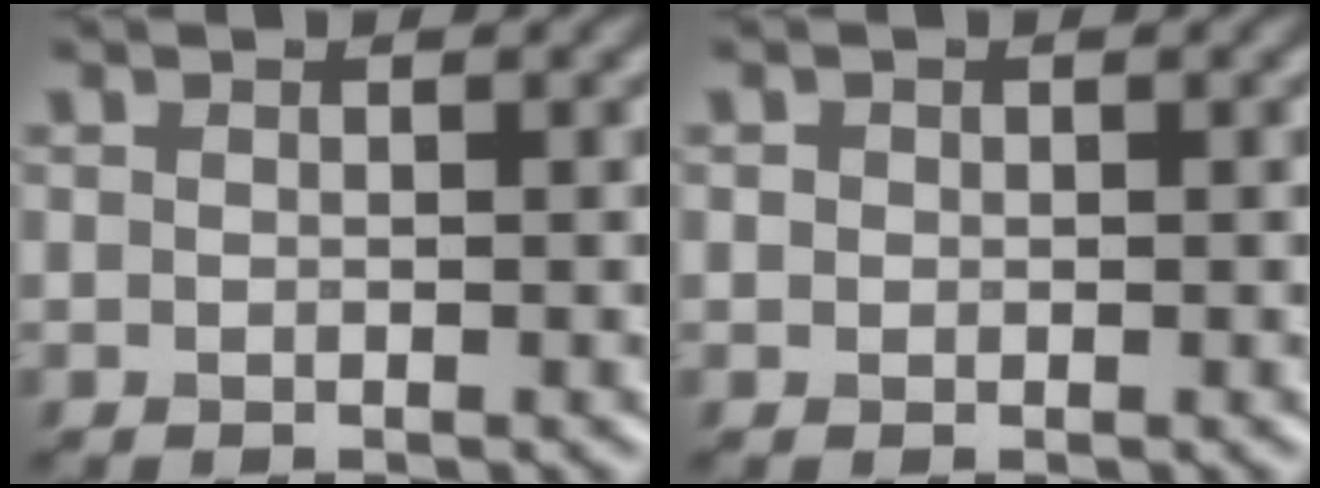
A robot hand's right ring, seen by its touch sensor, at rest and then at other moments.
{"total": 0.5, "force": [0.1, 0.5, 0.1], "torque": [0.003, -0.002, 0.000]}